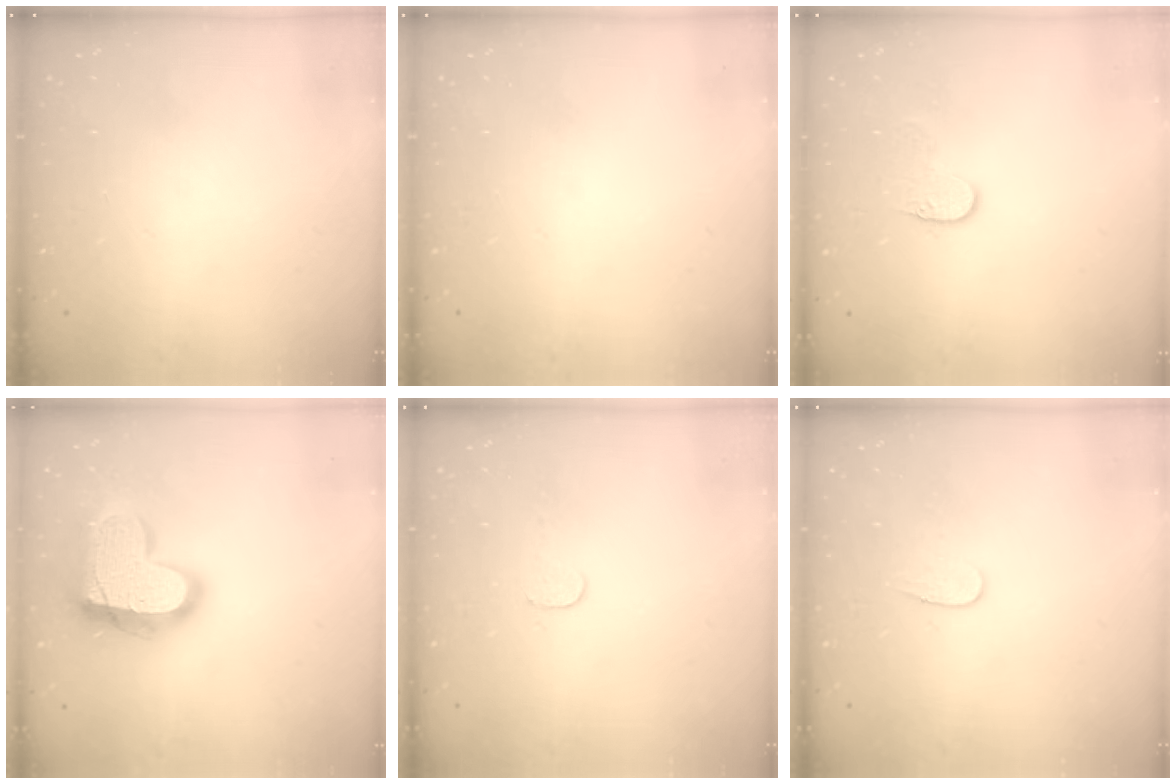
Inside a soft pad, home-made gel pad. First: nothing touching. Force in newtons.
{"total": 0.0}
{"total": 5.8, "press": 5.8, "slide": 0.6}
{"total": 20.9, "press": 20.8, "slide": 1.8}
{"total": 3.0, "press": 3.0, "slide": 0.3}
{"total": 5.8, "press": 5.8, "slide": 0.3}